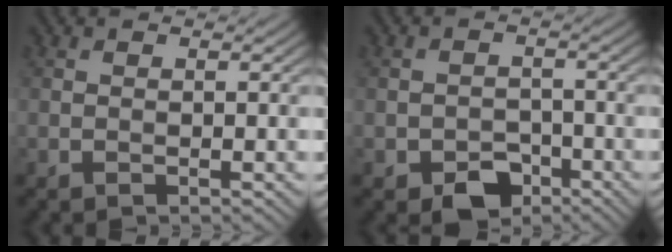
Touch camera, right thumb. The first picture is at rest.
{"total": 4.4, "force": [-2.8, 2.7, 2.0], "torque": [-0.029, -0.005, -0.053]}